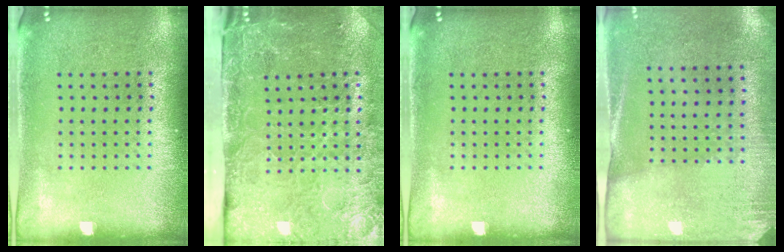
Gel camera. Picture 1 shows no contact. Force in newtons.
{"total": 4.6, "press": 3.7, "slide": 2.8}
{"total": 0.0}
{"total": 2.7, "press": 2.4, "slide": 1.3}